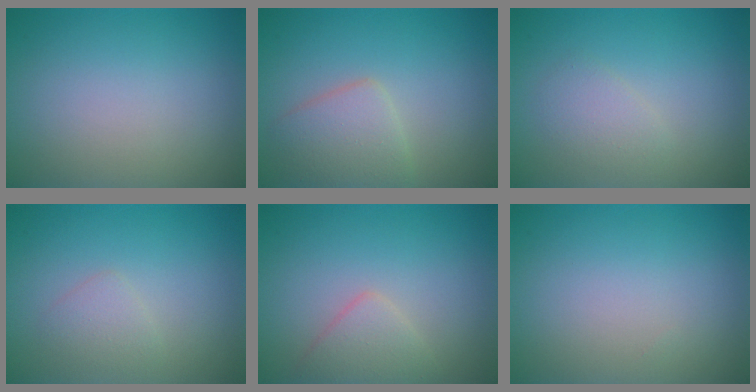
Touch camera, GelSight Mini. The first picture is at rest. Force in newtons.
{"total": 3.3, "press": 3.3, "slide": 0.2}
{"total": 1.6, "press": 1.6, "slide": 0.0}
{"total": 1.4, "press": 1.4, "slide": 0.1}
{"total": 2.1, "press": 2.1, "slide": 0.1}
{"total": 0.0}